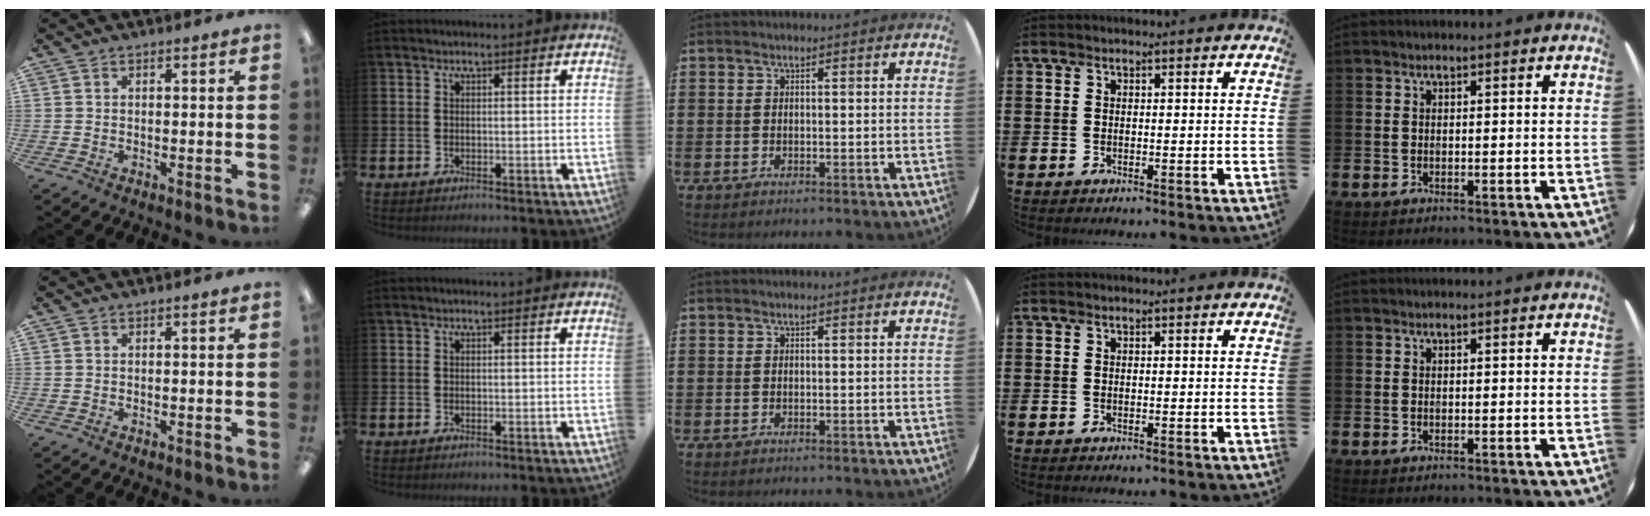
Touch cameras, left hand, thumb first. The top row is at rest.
{}